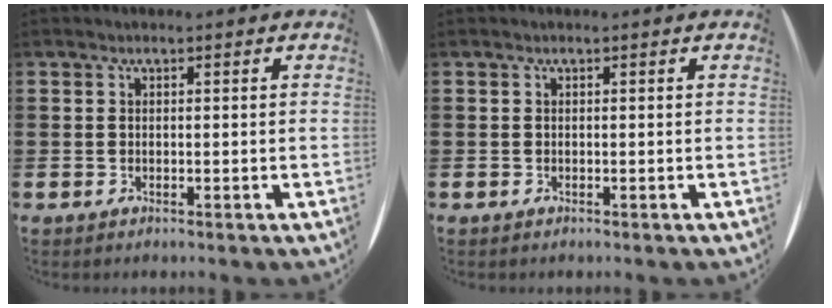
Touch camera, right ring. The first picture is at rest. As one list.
[{"total": 0.0}]